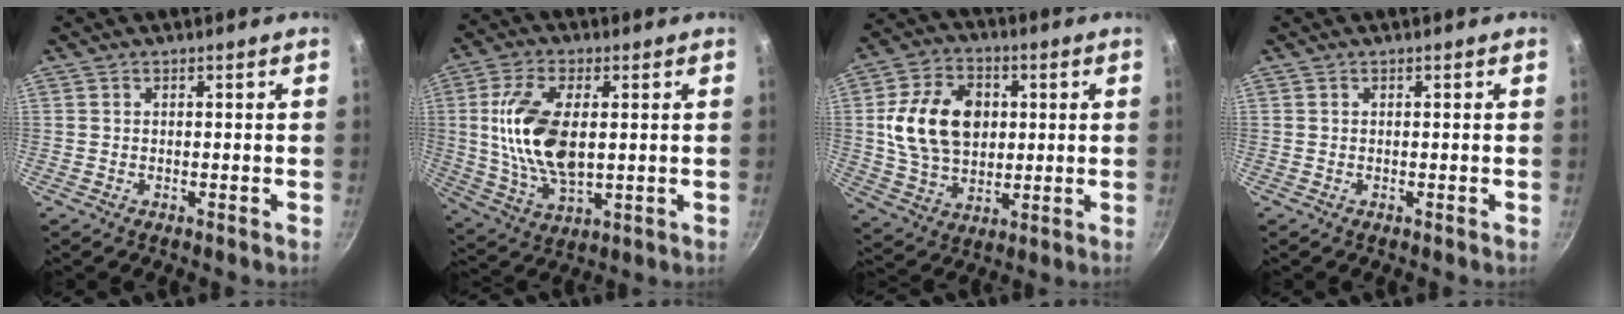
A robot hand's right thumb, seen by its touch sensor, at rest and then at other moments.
{"total": 15.5, "force": [1.6, 7.8, 13.3], "torque": [-0.264, -0.009, 0.037]}
{"total": 16.5, "force": [2.4, 11.9, 11.2], "torque": [-0.169, 0.003, 0.046]}
{"total": 0.0}